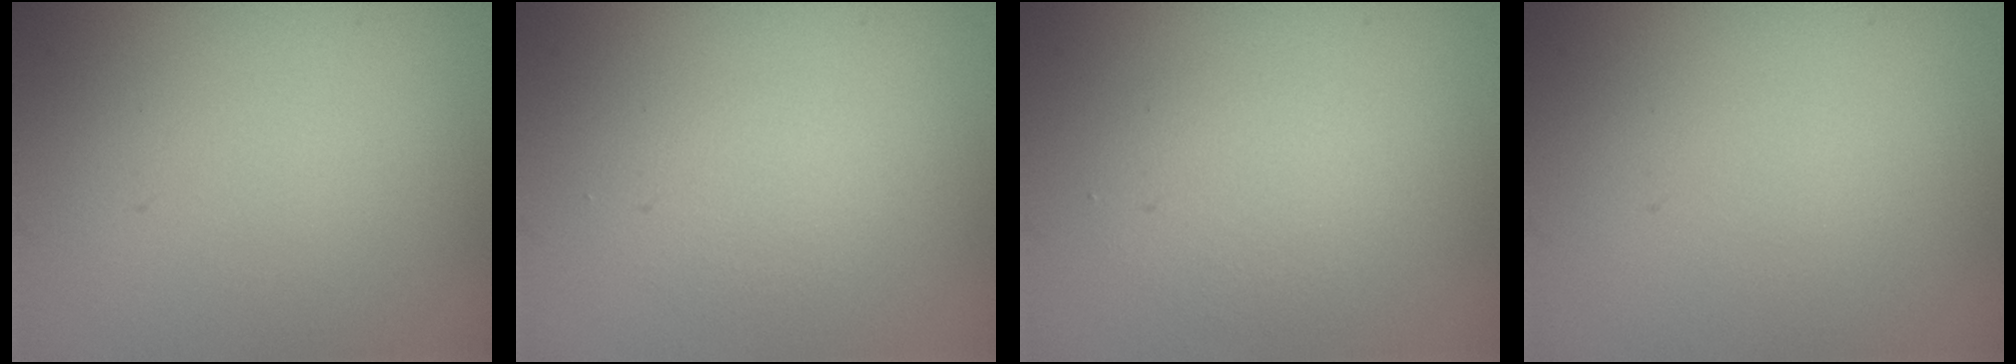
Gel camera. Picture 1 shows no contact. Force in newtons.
{"total": 1.3, "press": 1.3, "slide": 0.0}
{"total": 2.2, "press": 2.2, "slide": 0.1}
{"total": 0.0}